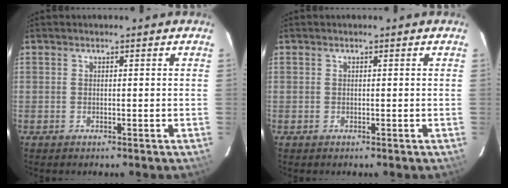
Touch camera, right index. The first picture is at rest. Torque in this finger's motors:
{"motor_torque": [0.02, 0.09, 0.03, -0.01]}